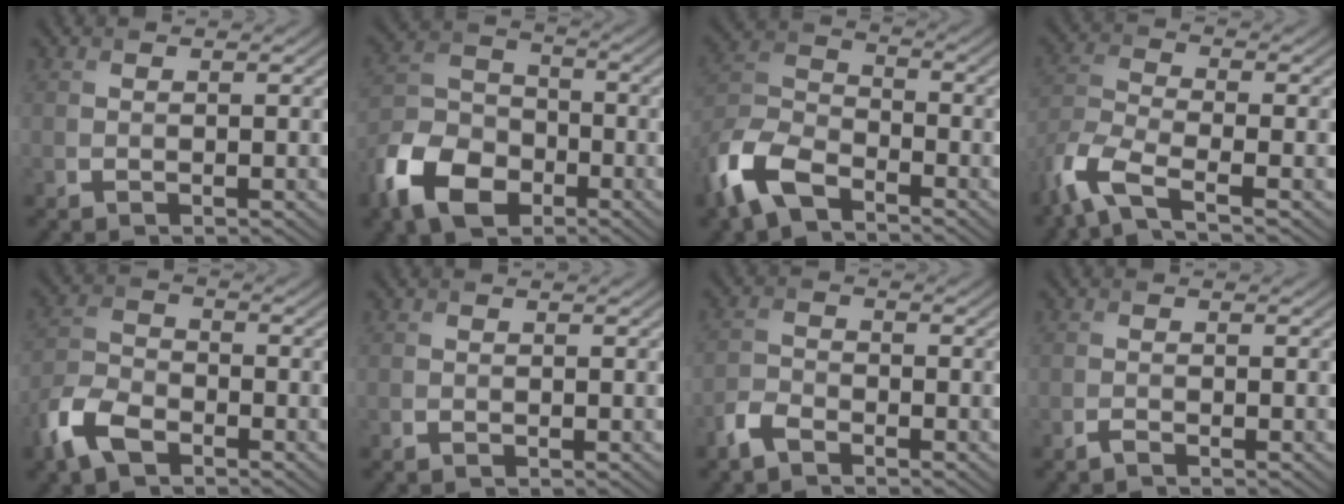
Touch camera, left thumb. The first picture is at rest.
{"total": 11.0, "force": [-6.1, 6.9, 6.0], "torque": [-0.144, -0.015, -0.139]}
{"total": 10.1, "force": [-6.5, 4.7, 6.0], "torque": [-0.143, -0.013, -0.152]}
{"total": 7.3, "force": [-4.7, 2.1, 5.2], "torque": [-0.125, -0.009, -0.115]}
{"total": 6.8, "force": [-4.3, 3.4, 4.0], "torque": [-0.093, -0.004, -0.102]}
{"total": 0.0}
{"total": 3.2, "force": [-2.5, 1.4, 1.4], "torque": [-0.035, -0.002, -0.062]}
{"total": 0.8, "force": [-0.7, 0.1, 0.4], "torque": [-0.009, 0.001, -0.015]}